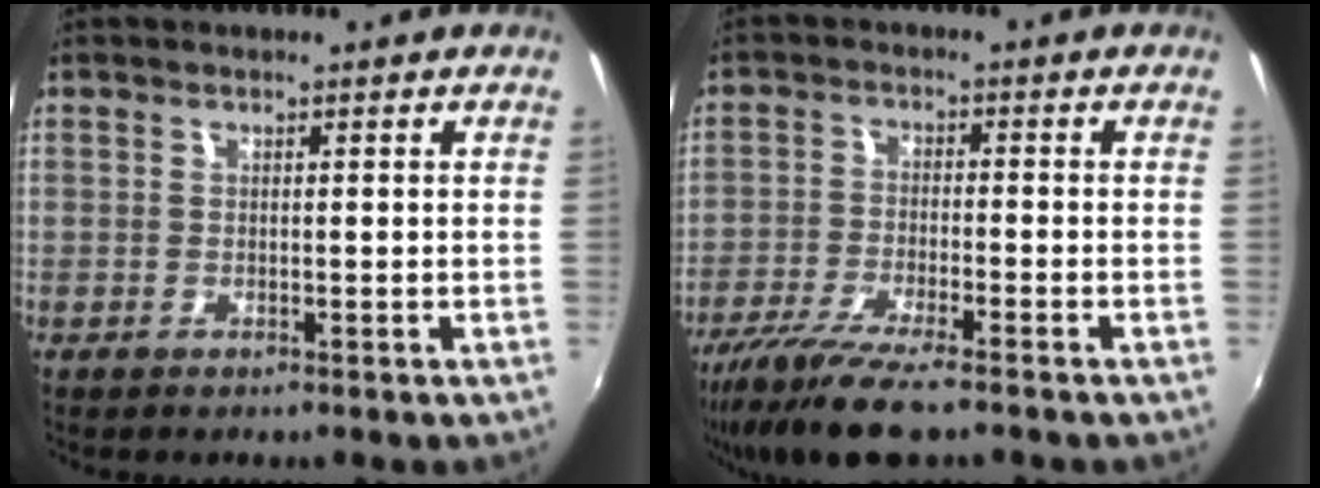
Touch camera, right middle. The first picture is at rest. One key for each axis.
{"total": 11.0, "fx": -8.5, "fy": 1.7, "fz": 6.8, "tx": -0.155, "ty": -0.039, "tz": -0.156}